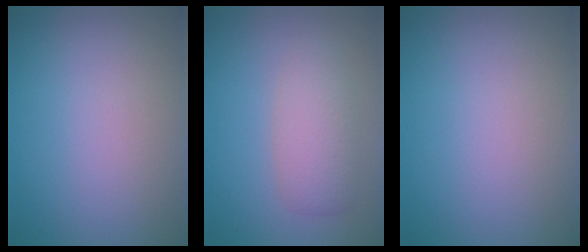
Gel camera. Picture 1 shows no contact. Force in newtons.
{"total": 3.0, "press": 3.0, "slide": 0.3}
{"total": 0.0}